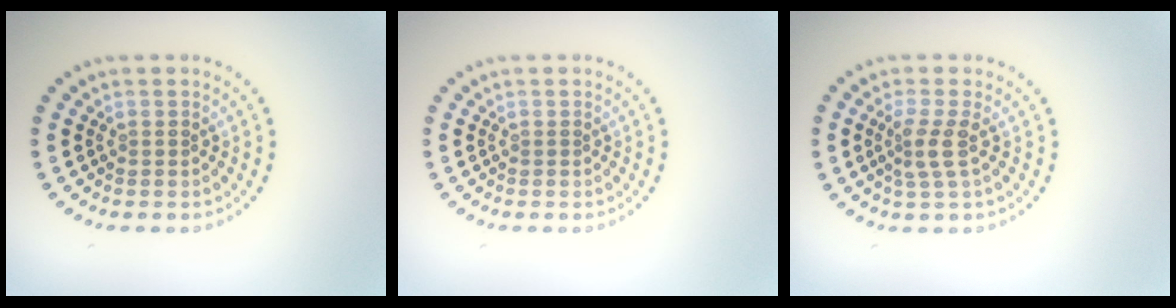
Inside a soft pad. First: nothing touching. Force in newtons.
{"total": 0.0}
{"total": 2.3, "press": 1.8, "slide": 1.6}